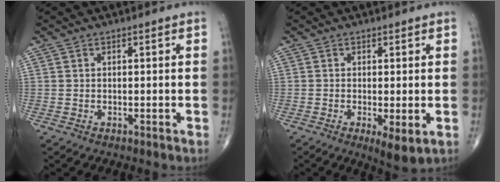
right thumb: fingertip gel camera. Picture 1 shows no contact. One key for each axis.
{"total": 2.9, "fx": -0.5, "fy": 0.7, "fz": 2.8, "tx": -0.047, "ty": -0.012, "tz": -0.008}